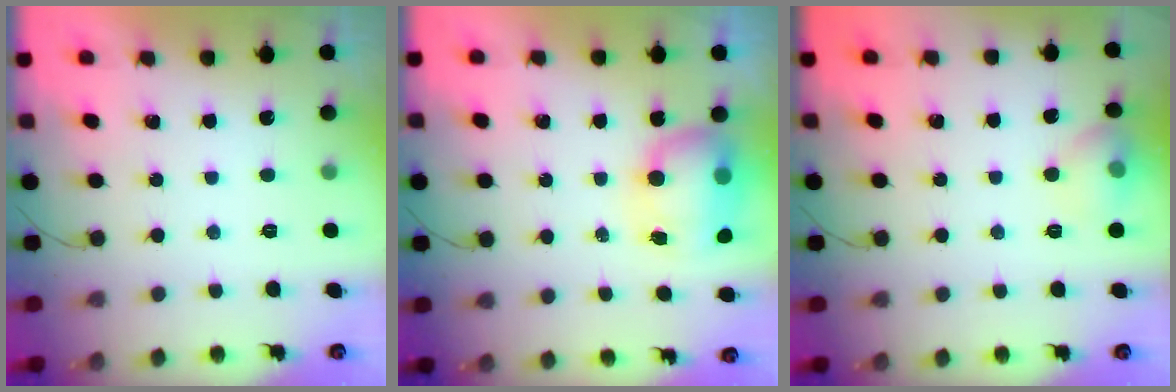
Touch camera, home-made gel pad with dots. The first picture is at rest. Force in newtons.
{"total": 7.9, "press": 7.8, "slide": 1.1}
{"total": 9.6, "press": 7.7, "slide": 5.6}